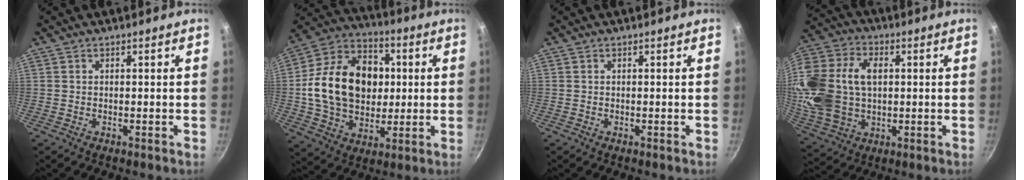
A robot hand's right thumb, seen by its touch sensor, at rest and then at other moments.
{"total": 21.9, "force": [1.7, 16.4, 14.4], "torque": [-0.215, 0.024, 0.025]}
{"total": 0.0}
{"total": 21.1, "force": [2.0, 14.6, 15.0], "torque": [-0.305, 0.021, 0.043]}